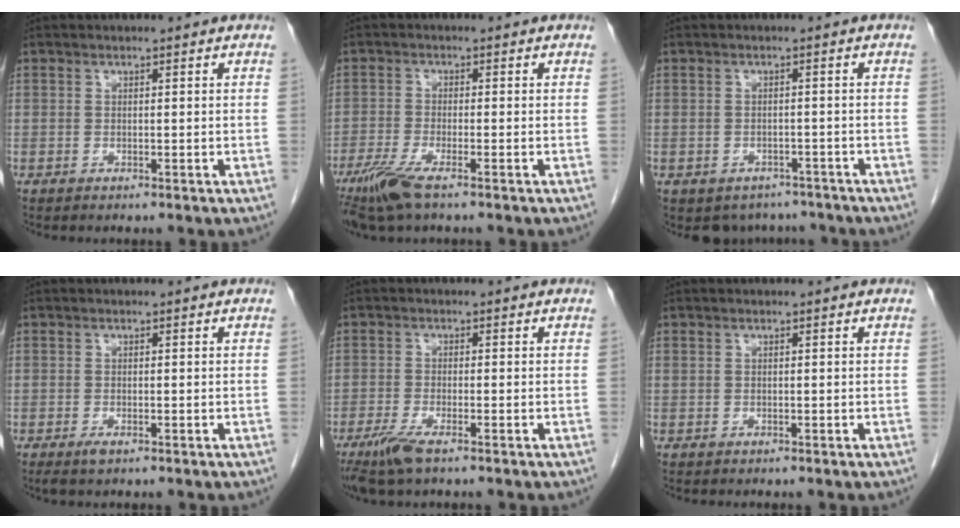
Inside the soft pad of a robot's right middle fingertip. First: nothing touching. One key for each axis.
{"total": 5.8, "fx": -4.0, "fy": 0.6, "fz": 4.2, "tx": -0.090, "ty": -0.017, "tz": -0.078}
{"total": 5.3, "fx": -4.4, "fy": 2.8, "fz": 0.1, "tx": 0.012, "ty": 0.011, "tz": -0.055}
{"total": 1.2, "fx": -0.8, "fy": 0.2, "fz": 0.9, "tx": -0.020, "ty": -0.004, "tz": -0.012}
{"total": 4.6, "fx": -3.1, "fy": 0.6, "fz": 3.3, "tx": -0.073, "ty": -0.013, "tz": -0.060}
{"total": 0.0}